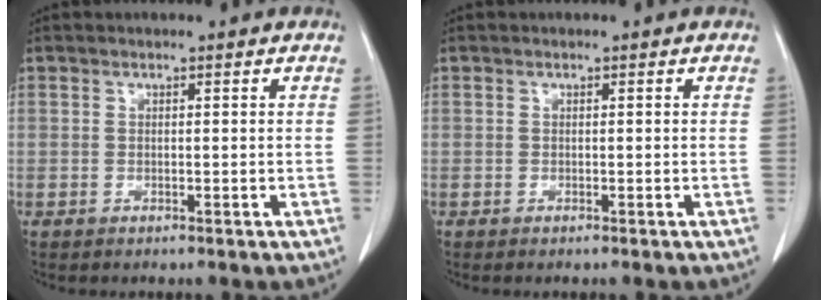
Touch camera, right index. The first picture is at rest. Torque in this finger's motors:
{"motor_torque": [-0.02, 0.00, -0.02, 0.01]}